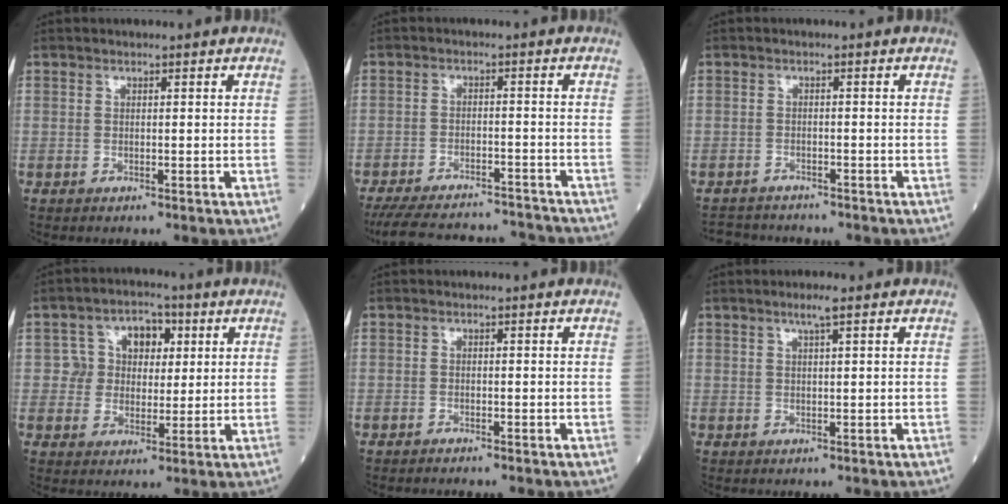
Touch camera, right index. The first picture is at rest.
{"total": 17.4, "force": [-16.2, 3.7, 5.0], "torque": [-0.121, -0.004, -0.227]}
{"total": 4.8, "force": [-4.6, 1.3, 0.3], "torque": [-0.004, -0.008, -0.074]}
{"total": 6.6, "force": [1.6, 5.8, 2.8], "torque": [-0.033, 0.023, 0.026]}
{"total": 1.0, "force": [-0.9, 0.0, 0.3], "torque": [-0.007, 0.000, -0.015]}
{"total": 2.0, "force": [1.2, -0.1, 1.6], "torque": [-0.033, 0.002, 0.022]}